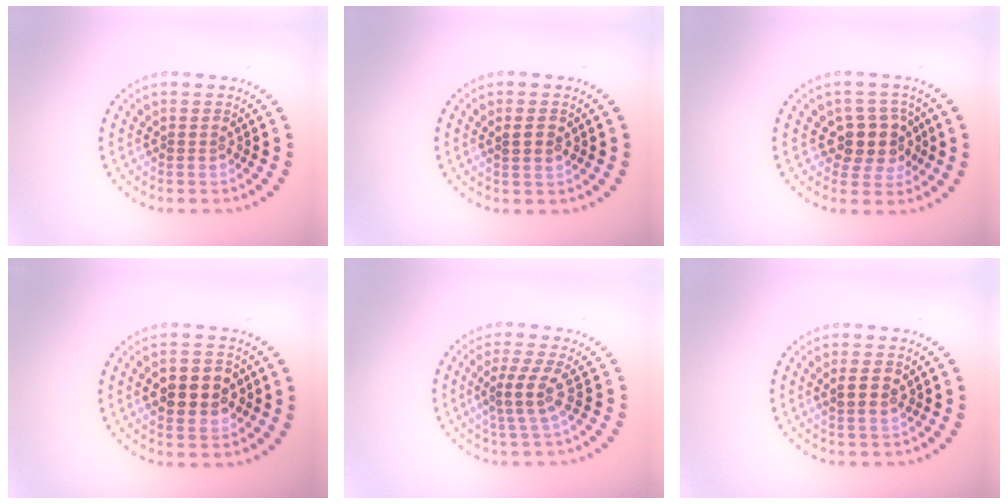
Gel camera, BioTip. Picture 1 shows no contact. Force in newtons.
{"total": 1.1, "press": 1.0, "slide": 0.4}
{"total": 3.3, "press": 2.9, "slide": 1.7}
{"total": 4.9, "press": 4.8, "slide": 0.4}
{"total": 2.8, "press": 2.0, "slide": 1.9}
{"total": 2.4, "press": 2.3, "slide": 0.9}